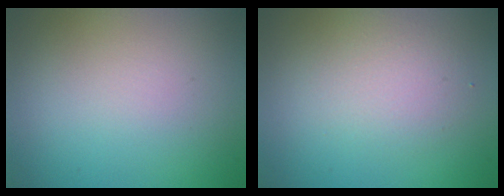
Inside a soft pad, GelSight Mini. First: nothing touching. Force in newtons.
{"total": 2.5, "press": 2.5, "slide": 0.1}